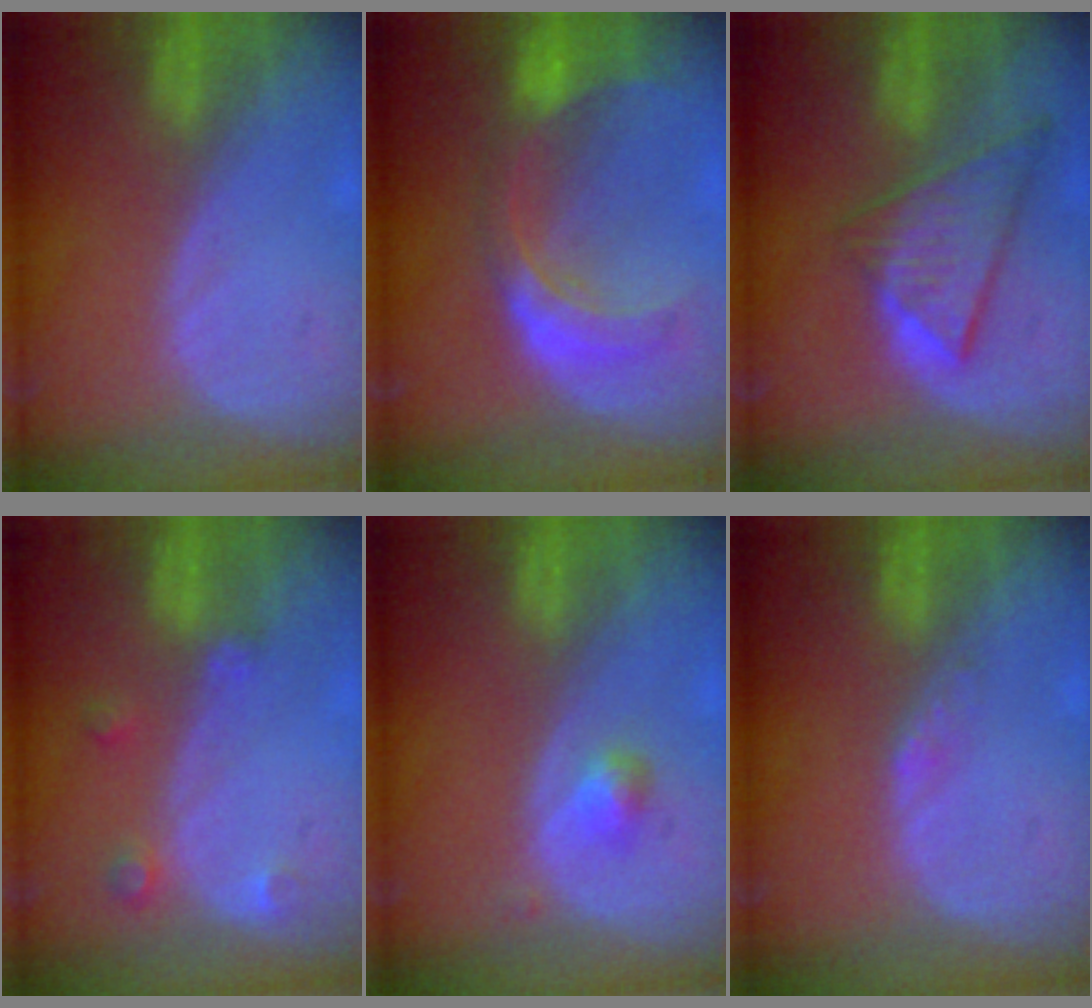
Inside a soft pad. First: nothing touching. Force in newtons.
{"total": 8.1, "press": 7.1, "slide": 3.7}
{"total": 8.7, "press": 7.5, "slide": 4.4}
{"total": 2.6, "press": 2.5, "slide": 0.5}
{"total": 2.0, "press": 2.0, "slide": 0.2}
{"total": 1.2, "press": 1.2, "slide": 0.1}